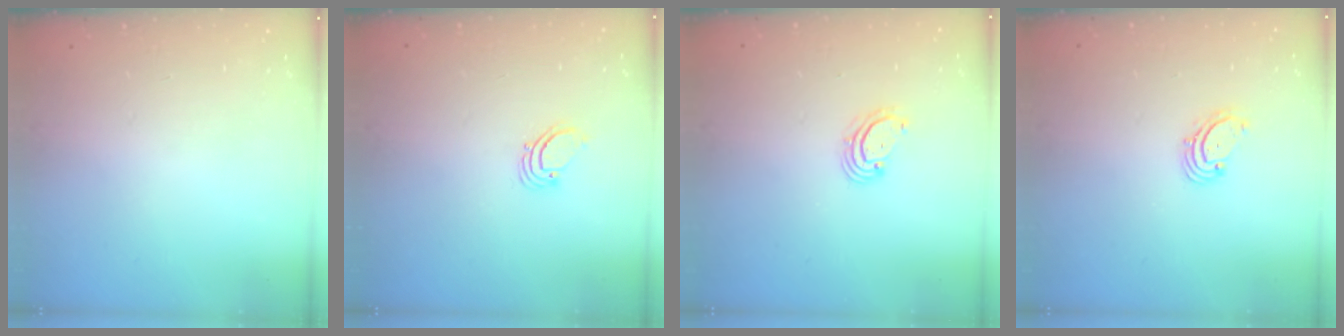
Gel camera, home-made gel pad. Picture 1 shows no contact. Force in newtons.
{"total": 2.2, "press": 2.2, "slide": 0.2}
{"total": 2.6, "press": 2.6, "slide": 0.3}
{"total": 1.6, "press": 1.6, "slide": 0.2}